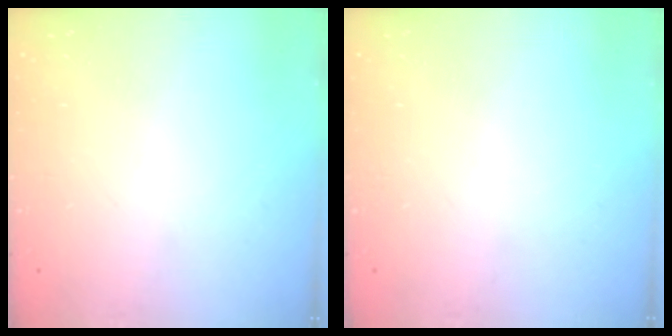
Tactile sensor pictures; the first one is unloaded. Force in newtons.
{"total": 0.0}